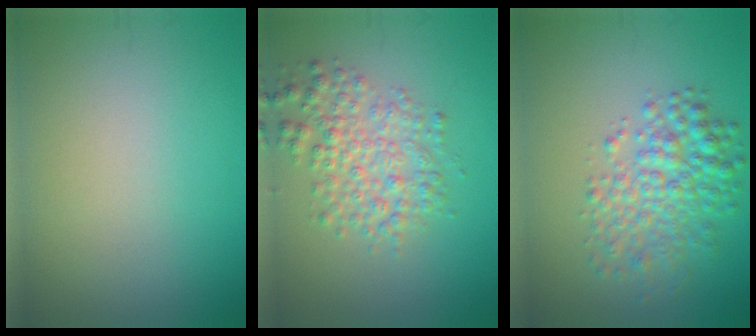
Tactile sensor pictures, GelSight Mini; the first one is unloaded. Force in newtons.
{"total": 4.2, "press": 4.2, "slide": 0.1}
{"total": 4.5, "press": 4.5, "slide": 0.1}